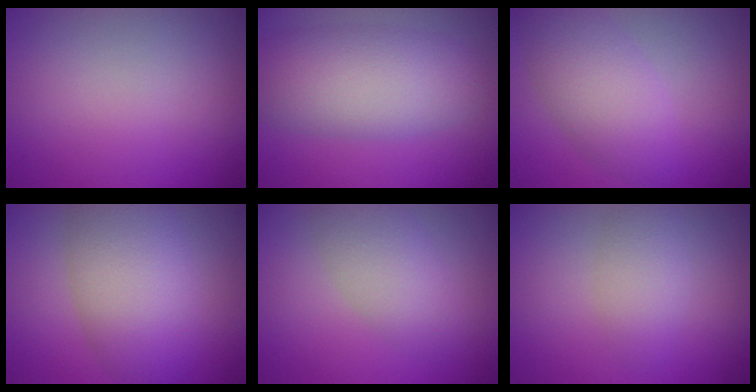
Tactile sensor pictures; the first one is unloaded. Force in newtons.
{"total": 7.1, "press": 7.1, "slide": 0.1}
{"total": 5.2, "press": 5.2, "slide": 0.2}
{"total": 7.7, "press": 7.7, "slide": 0.3}
{"total": 3.8, "press": 3.8, "slide": 0.2}
{"total": 2.7, "press": 2.7, "slide": 0.1}